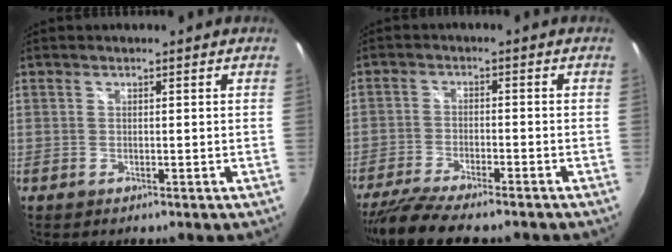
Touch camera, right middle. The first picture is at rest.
{"total": 10.6, "force": [-9.1, 1.5, 5.2], "torque": [-0.122, -0.033, -0.152]}